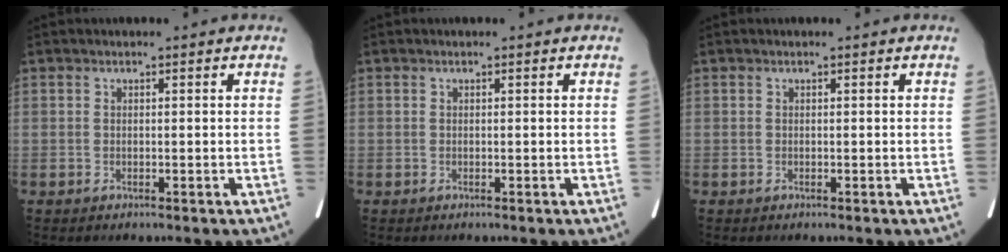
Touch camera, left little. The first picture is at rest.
{"total": 0.0}
{"total": 0.0}